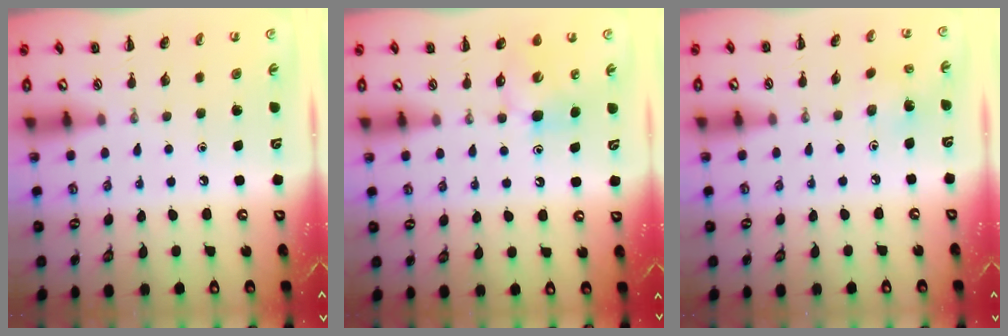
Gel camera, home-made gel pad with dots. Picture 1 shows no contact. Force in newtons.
{"total": 5.9, "press": 5.7, "slide": 1.3}
{"total": 2.6, "press": 2.5, "slide": 0.8}